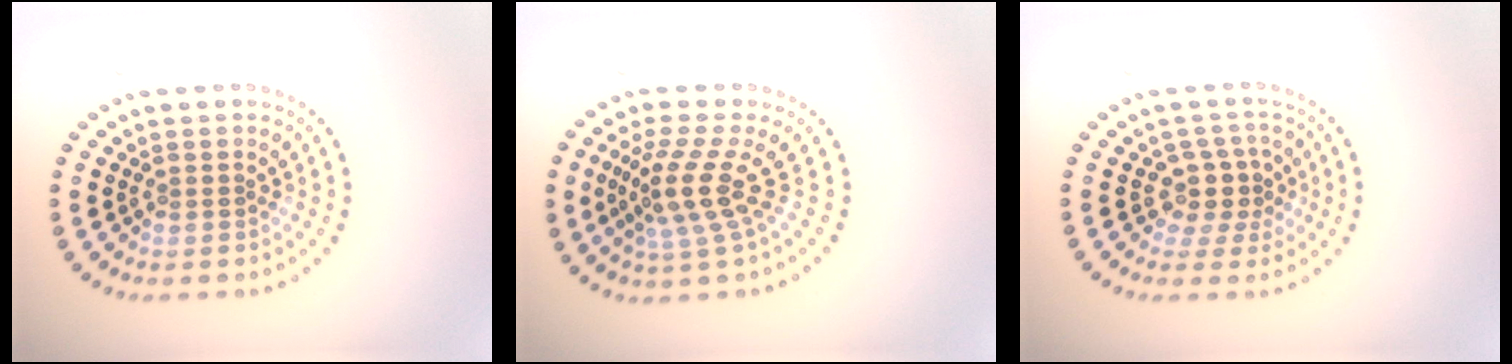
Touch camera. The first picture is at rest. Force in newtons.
{"total": 4.2, "press": 3.0, "slide": 3.0}
{"total": 2.9, "press": 2.3, "slide": 1.8}